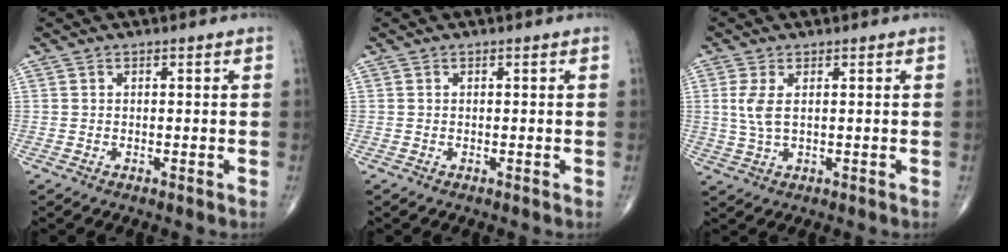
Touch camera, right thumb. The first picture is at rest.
{"total": 0.0}
{"total": 4.1, "force": [0.8, 1.7, 3.7], "torque": [-0.091, -0.003, 0.023]}